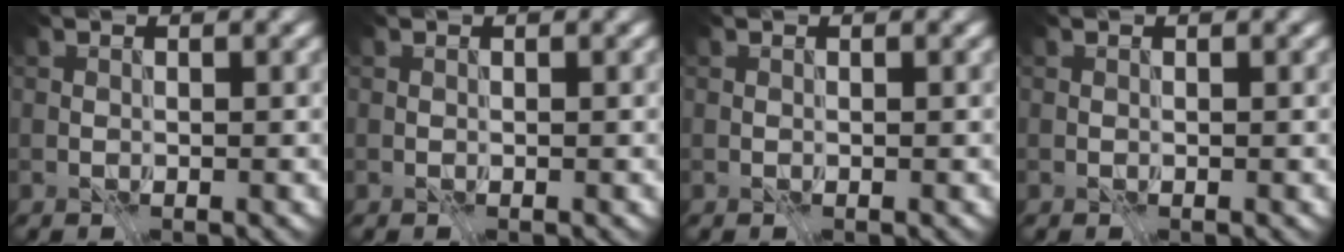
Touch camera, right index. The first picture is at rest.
{"total": 0.0}
{"total": 0.0}
{"total": 0.0}